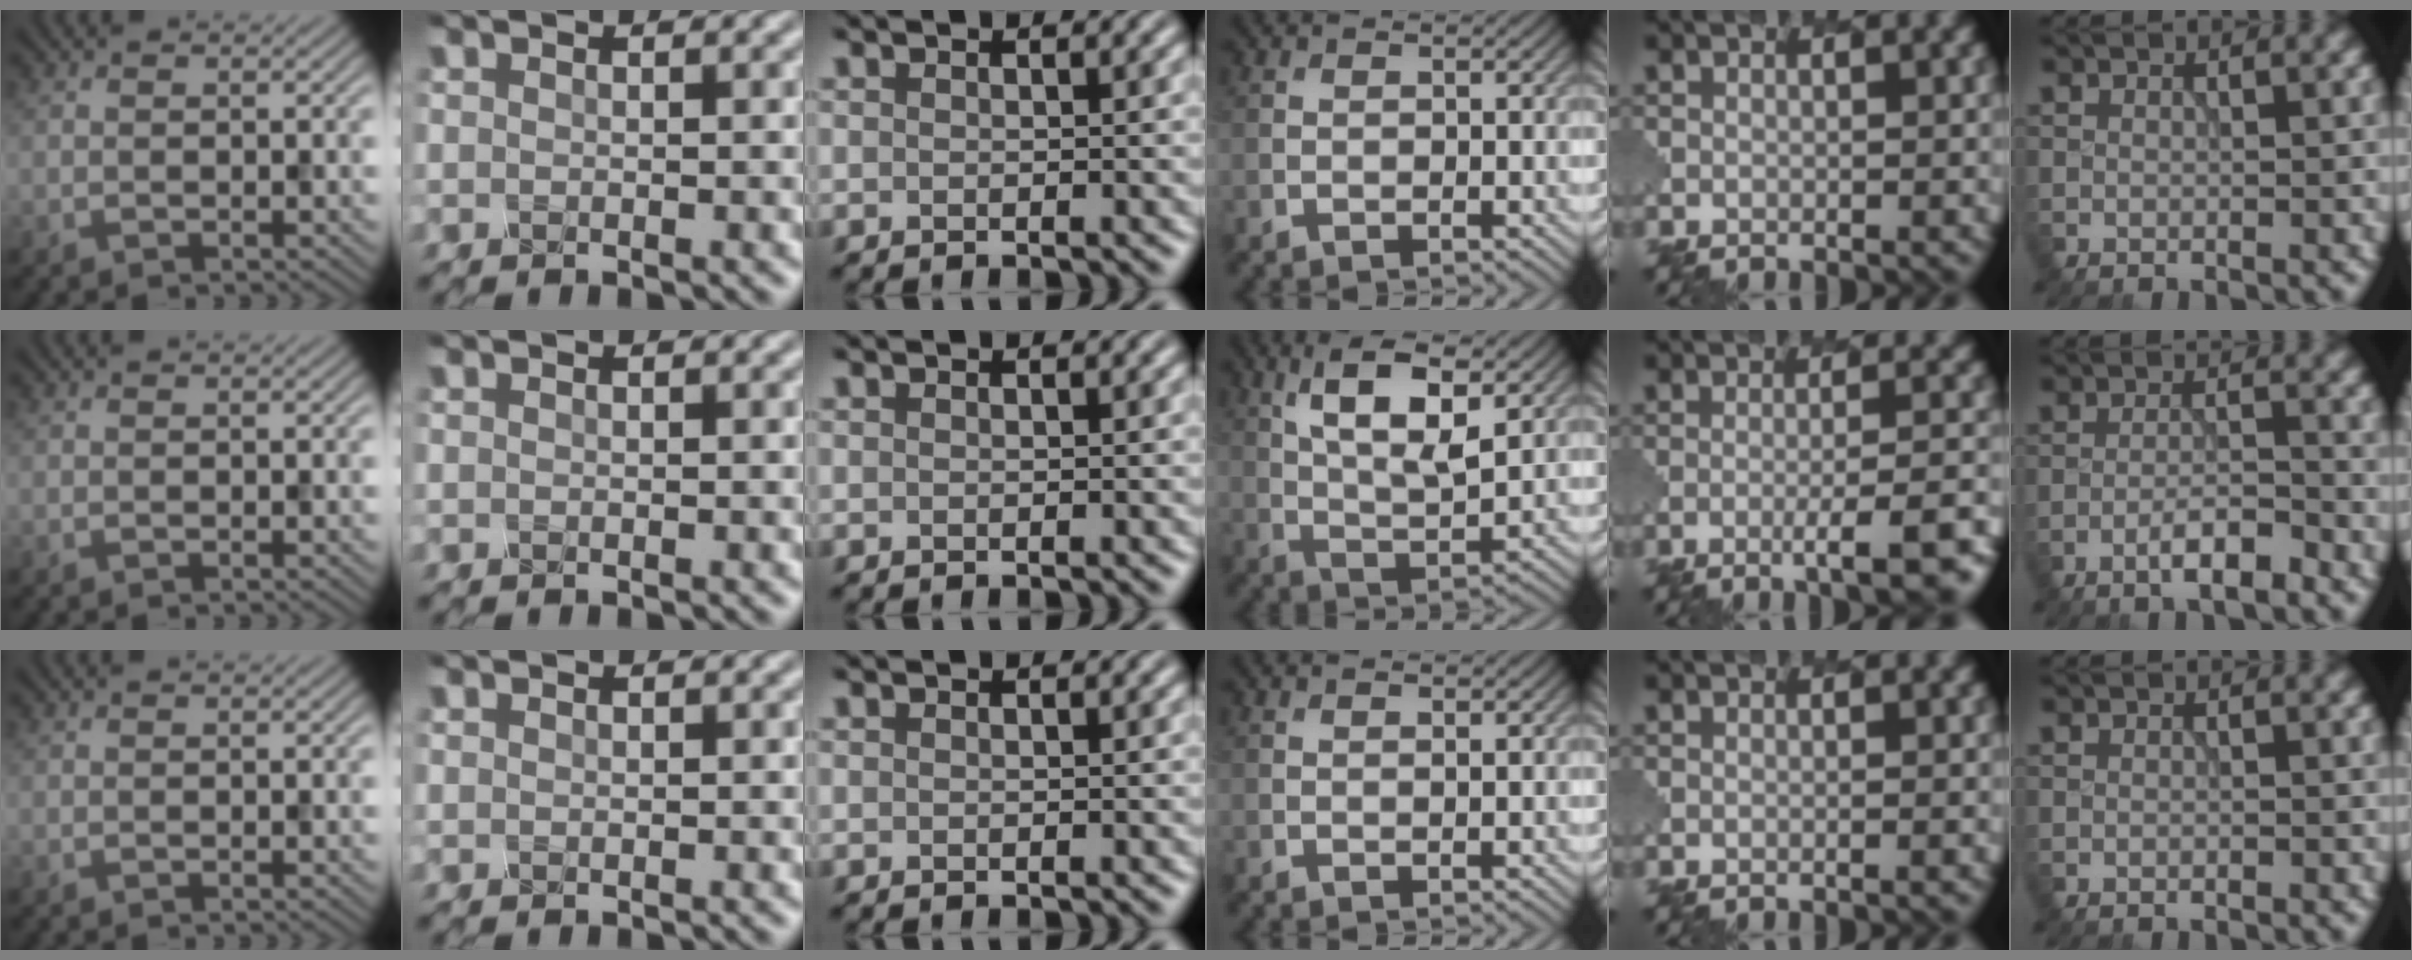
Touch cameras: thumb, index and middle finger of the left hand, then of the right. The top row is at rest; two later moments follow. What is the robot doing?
{"motion": "twist", "object": "rubiks cube"}